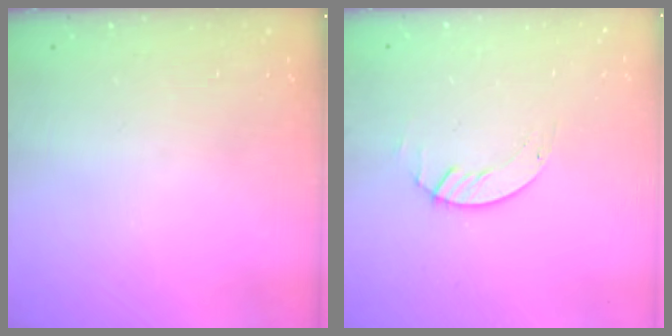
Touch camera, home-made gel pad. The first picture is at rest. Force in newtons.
{"total": 1.4, "press": 1.4, "slide": 0.2}